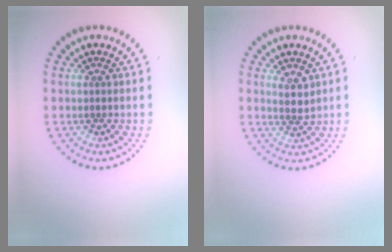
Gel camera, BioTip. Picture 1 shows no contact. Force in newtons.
{"total": 1.6, "press": 1.4, "slide": 0.9}